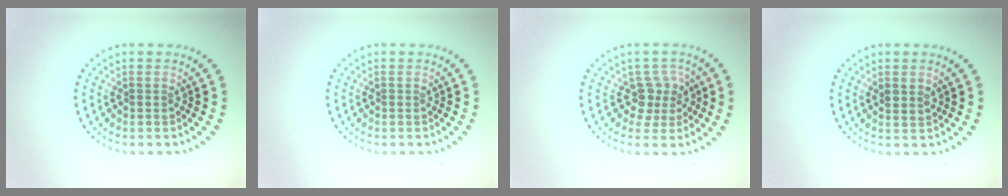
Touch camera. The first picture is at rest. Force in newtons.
{"total": 0.0}
{"total": 2.6, "press": 2.0, "slide": 1.6}
{"total": 1.2, "press": 1.1, "slide": 0.5}